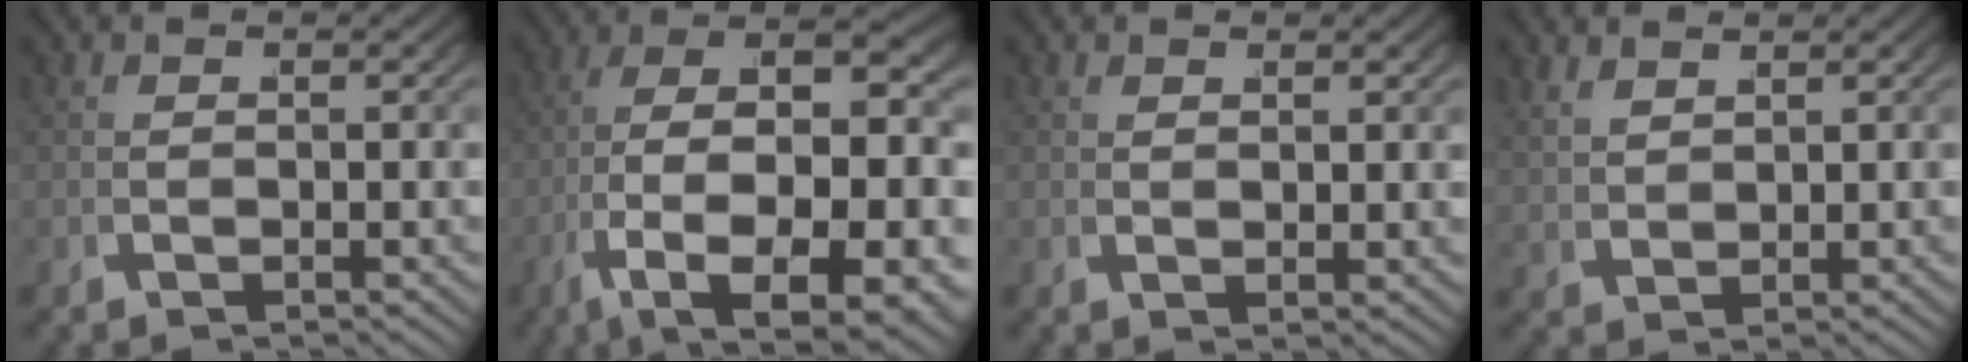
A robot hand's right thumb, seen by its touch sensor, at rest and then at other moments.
{"total": 13.9, "force": [-2.6, 6.6, 12.0], "torque": [-0.247, -0.059, -0.004]}
{"total": 1.0, "force": [0.9, -0.1, 0.5], "torque": [-0.007, 0.001, 0.020]}
{"total": 2.1, "force": [2.1, 0.3, 0.5], "torque": [-0.004, 0.005, 0.049]}